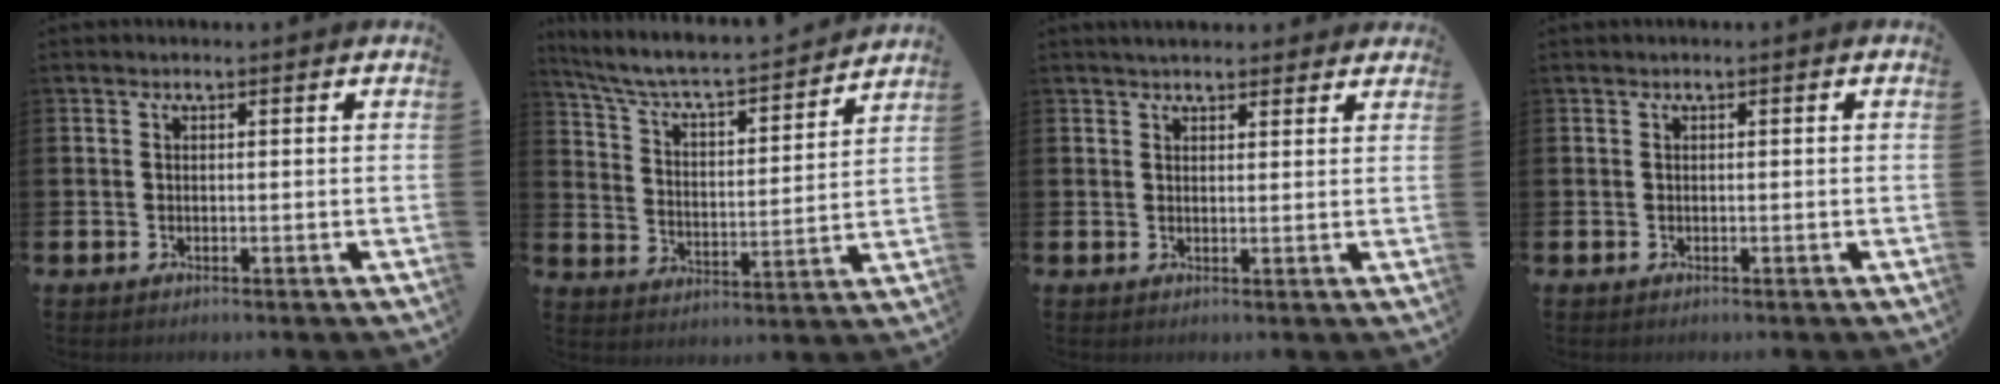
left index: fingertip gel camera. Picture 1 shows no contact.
{"total": 6.8, "force": [6.4, 0.8, 2.3], "torque": [-0.077, -0.054, 0.104]}
{"total": 3.0, "force": [2.8, 0.8, 0.3], "torque": [-0.001, -0.010, 0.050]}
{"total": 0.0}